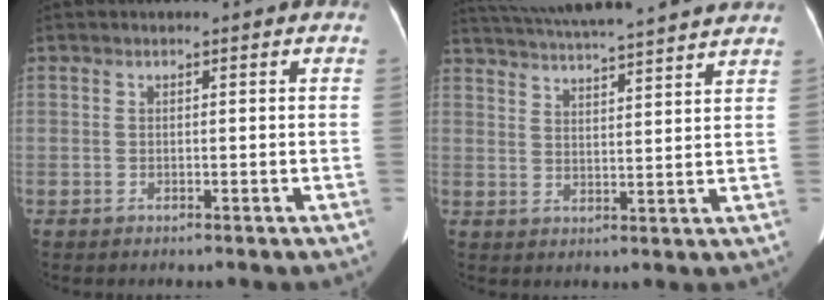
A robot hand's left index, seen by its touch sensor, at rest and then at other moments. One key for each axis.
{"total": 19.3, "fx": 17.5, "fy": 0.6, "fz": 8.1, "tx": -0.145, "ty": 0.025, "tz": 0.249}